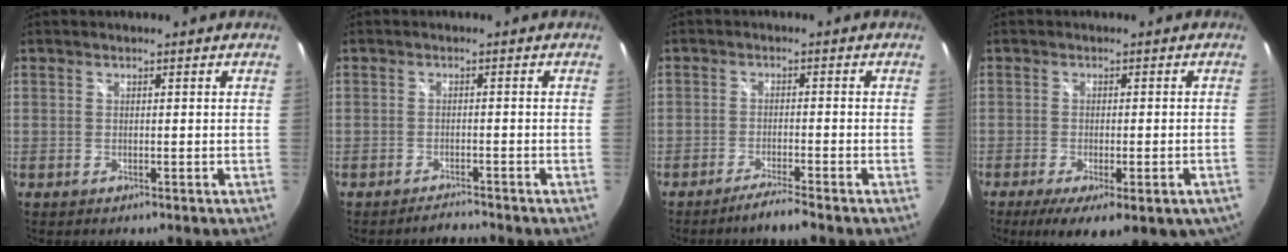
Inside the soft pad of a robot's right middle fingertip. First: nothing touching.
{"total": 2.2, "force": [-2.2, -0.1, 0.1], "torque": [-0.011, -0.004, -0.039]}
{"total": 3.3, "force": [-3.0, -0.4, 1.5], "torque": [-0.048, -0.004, -0.057]}
{"total": 14.1, "force": [-8.8, 5.1, 9.8], "torque": [-0.168, -0.044, -0.115]}